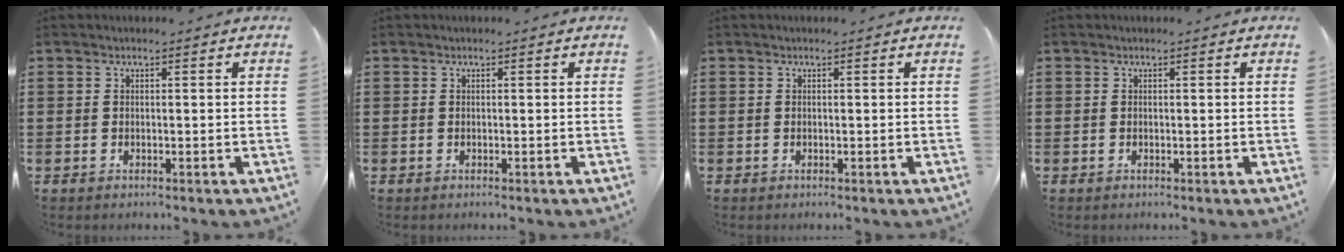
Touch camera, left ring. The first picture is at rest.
{"total": 0.0}
{"total": 0.0}
{"total": 0.0}